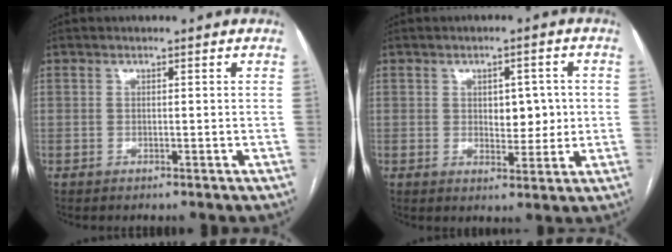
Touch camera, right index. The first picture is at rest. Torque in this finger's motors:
{"motor_torque": [0.14, 0.21, -0.01, 0.00]}